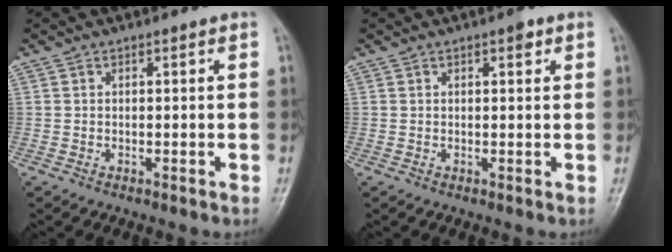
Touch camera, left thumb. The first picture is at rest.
{"total": 1.7, "force": [0.9, 0.7, 1.3], "torque": [-0.014, -0.001, 0.010]}